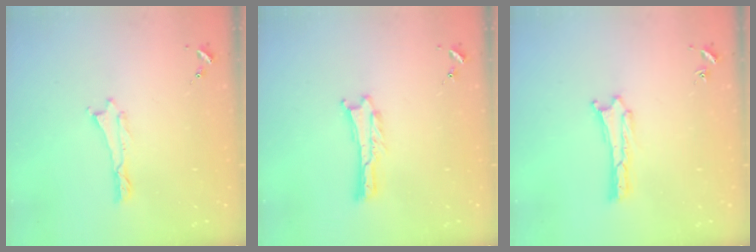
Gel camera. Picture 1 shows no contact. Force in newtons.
{"total": 0.0}
{"total": 0.0}